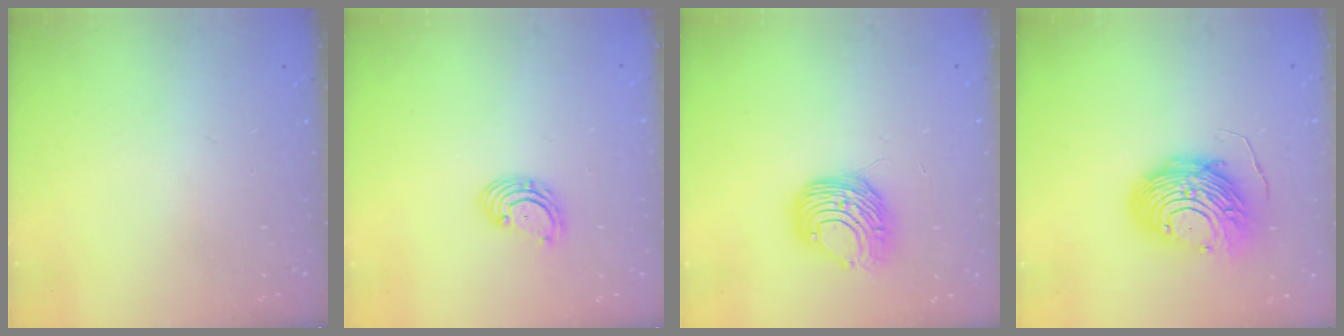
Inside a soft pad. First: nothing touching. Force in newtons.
{"total": 2.7, "press": 2.7, "slide": 0.1}
{"total": 8.9, "press": 8.9, "slide": 0.5}
{"total": 13.5, "press": 13.4, "slide": 1.0}